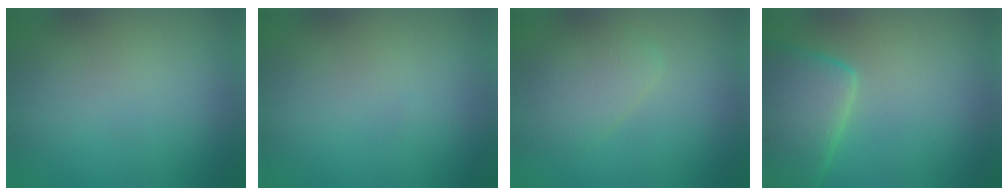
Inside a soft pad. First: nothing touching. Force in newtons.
{"total": 0.0}
{"total": 2.5, "press": 2.5, "slide": 0.1}
{"total": 6.9, "press": 6.9, "slide": 0.5}